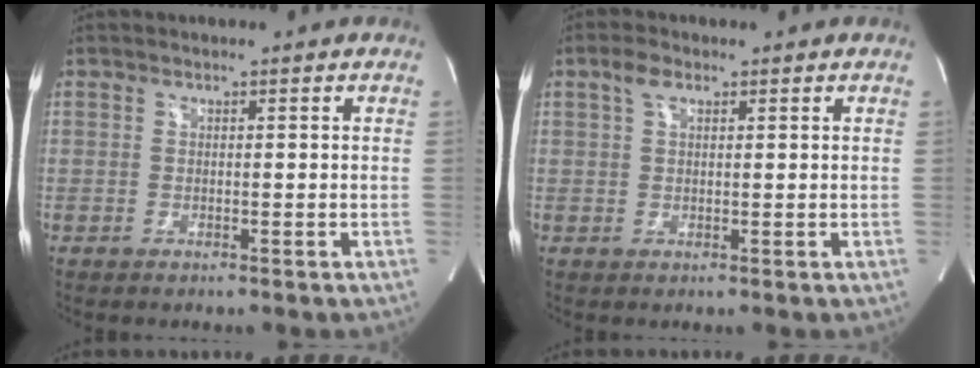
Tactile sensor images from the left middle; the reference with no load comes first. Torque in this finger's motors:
{"motor_torque": [0.11, 0.00, -0.02, 0.00]}